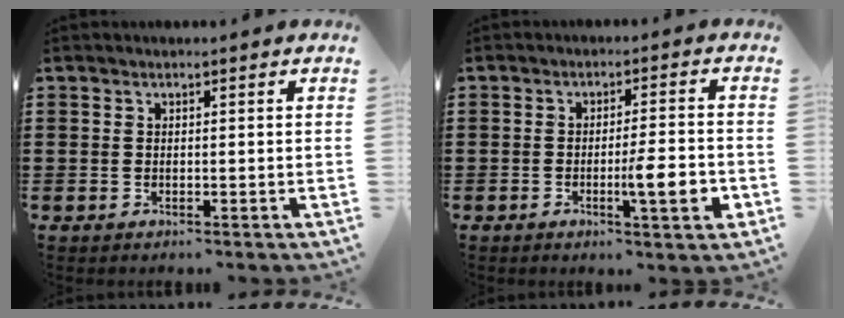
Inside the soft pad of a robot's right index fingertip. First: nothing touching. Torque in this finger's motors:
{"motor_torque": [1.56, -0.17, 0.38, 0.10]}